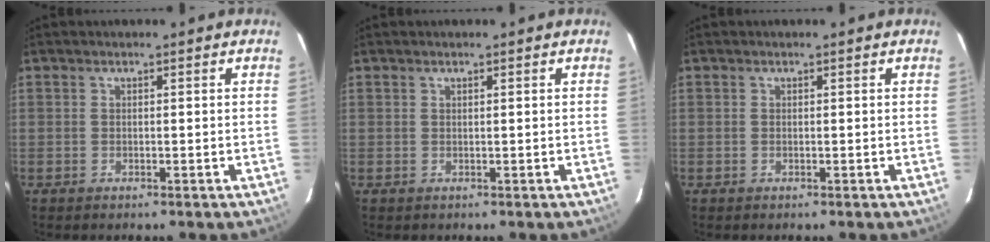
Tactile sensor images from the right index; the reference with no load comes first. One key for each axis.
{"total": 0.0}
{"total": 0.0}